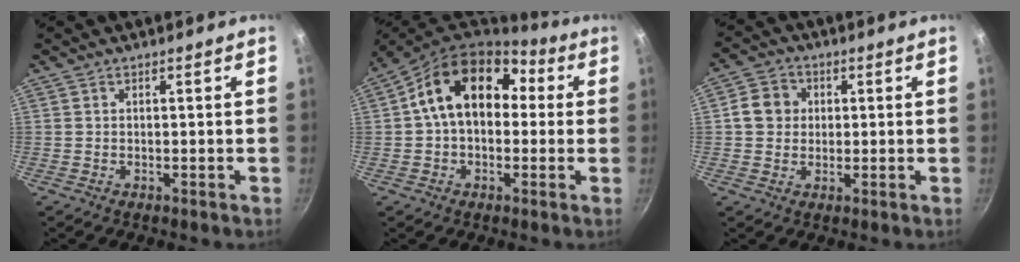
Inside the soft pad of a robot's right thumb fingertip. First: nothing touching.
{"total": 15.7, "force": [2.4, 11.2, 10.7], "torque": [-0.134, 0.041, 0.023]}
{"total": 6.1, "force": [0.9, 5.5, 2.6], "torque": [-0.020, 0.009, 0.004]}